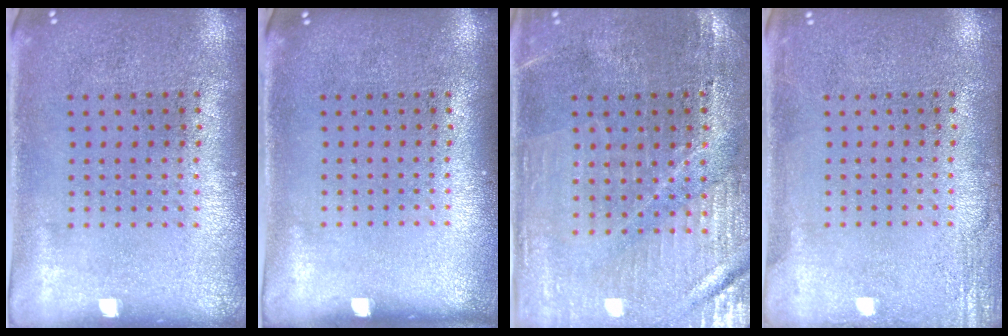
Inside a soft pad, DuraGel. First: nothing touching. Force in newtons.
{"total": 0.0}
{"total": 1.3, "press": 1.3, "slide": 0.2}
{"total": 2.2, "press": 2.2, "slide": 0.4}